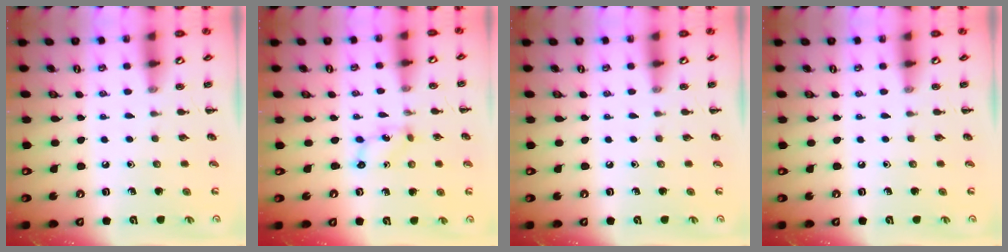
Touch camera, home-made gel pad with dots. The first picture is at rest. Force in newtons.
{"total": 1.7, "press": 1.6, "slide": 0.5}
{"total": 0.0}
{"total": 0.0}